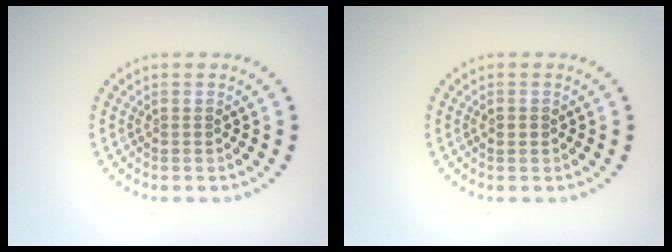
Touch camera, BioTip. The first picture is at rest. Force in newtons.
{"total": 1.0, "press": 1.0, "slide": 0.1}